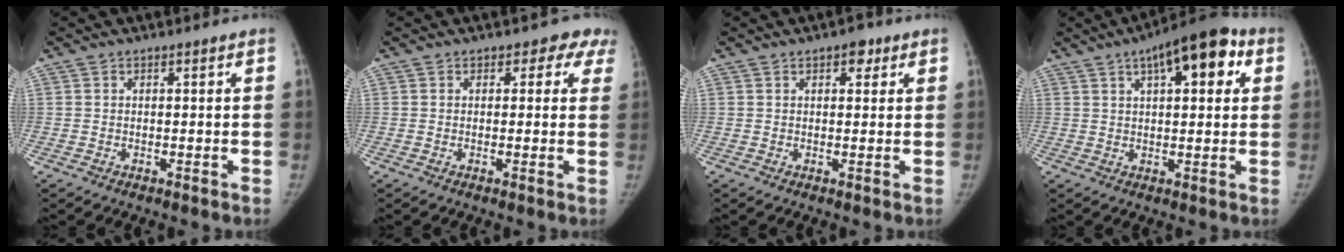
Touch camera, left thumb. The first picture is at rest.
{"total": 3.8, "force": [2.5, 2.7, 1.0], "torque": [0.027, -0.008, 0.007]}
{"total": 2.8, "force": [1.5, 1.5, 1.8], "torque": [-0.011, -0.003, 0.017]}
{"total": 13.5, "force": [5.7, 5.4, 10.9], "torque": [-0.125, 0.011, 0.075]}